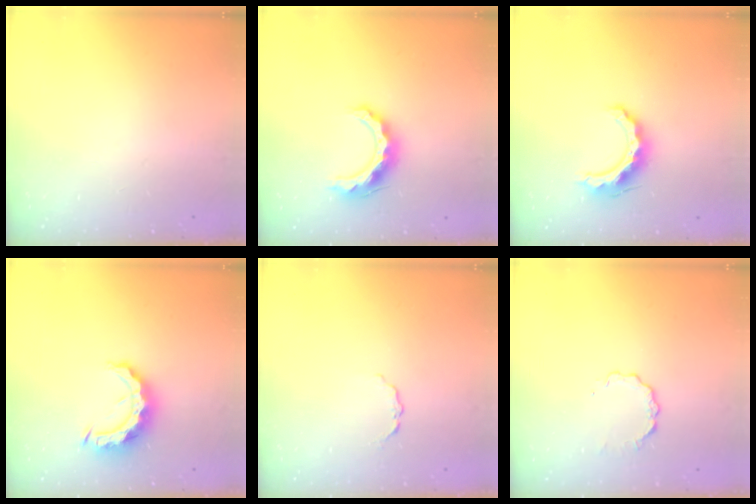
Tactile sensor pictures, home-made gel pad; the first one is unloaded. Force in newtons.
{"total": 11.7, "press": 11.6, "slide": 0.8}
{"total": 11.2, "press": 11.2, "slide": 0.5}
{"total": 11.0, "press": 10.9, "slide": 0.9}
{"total": 3.4, "press": 3.4, "slide": 0.5}
{"total": 3.6, "press": 3.6, "slide": 0.4}